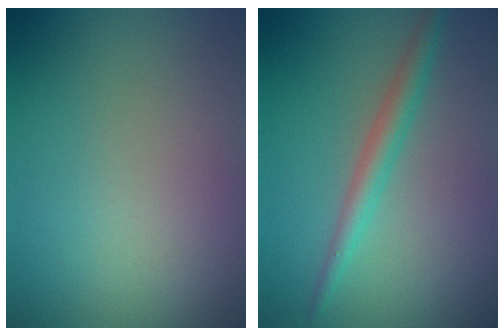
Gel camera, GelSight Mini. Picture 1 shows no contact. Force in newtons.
{"total": 2.4, "press": 2.4, "slide": 0.1}